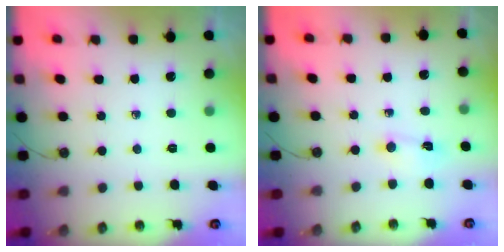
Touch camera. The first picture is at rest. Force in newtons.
{"total": 2.7, "press": 2.7, "slide": 0.4}